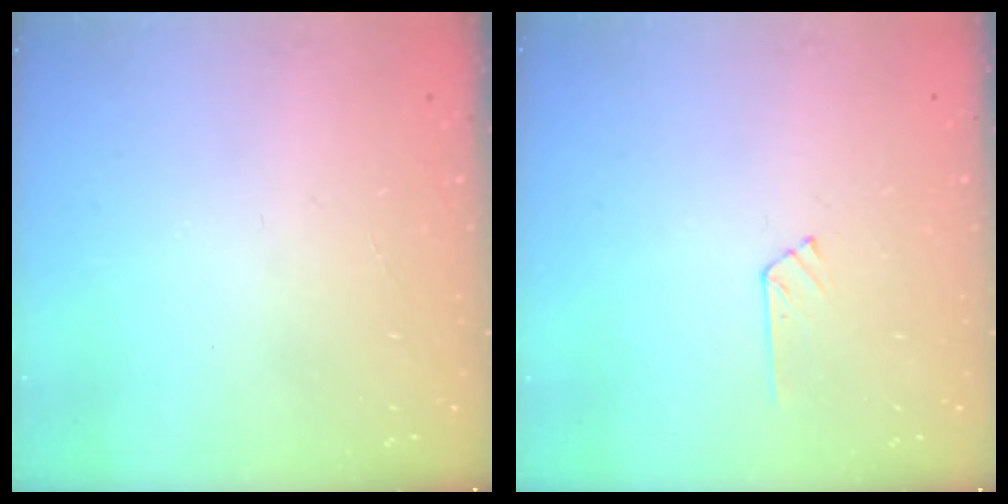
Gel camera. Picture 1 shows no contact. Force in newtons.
{"total": 5.1, "press": 5.1, "slide": 0.4}